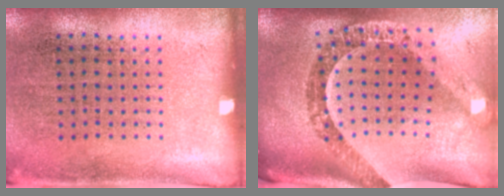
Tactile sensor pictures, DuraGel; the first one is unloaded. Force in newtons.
{"total": 2.3, "press": 1.9, "slide": 1.3}